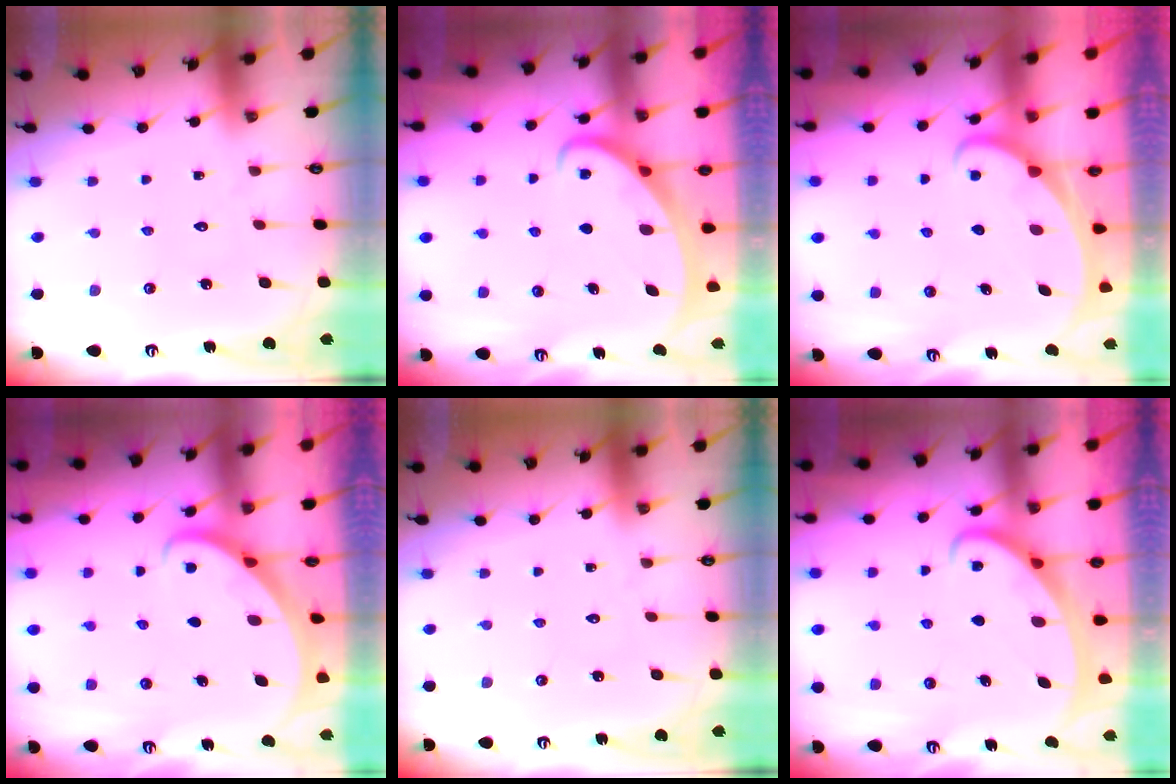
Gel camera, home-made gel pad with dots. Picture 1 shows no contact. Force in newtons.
{"total": 2.4, "press": 2.4, "slide": 0.4}
{"total": 1.6, "press": 1.6, "slide": 0.0}
{"total": 2.7, "press": 2.7, "slide": 0.2}
{"total": 0.0}
{"total": 2.5, "press": 2.5, "slide": 0.3}